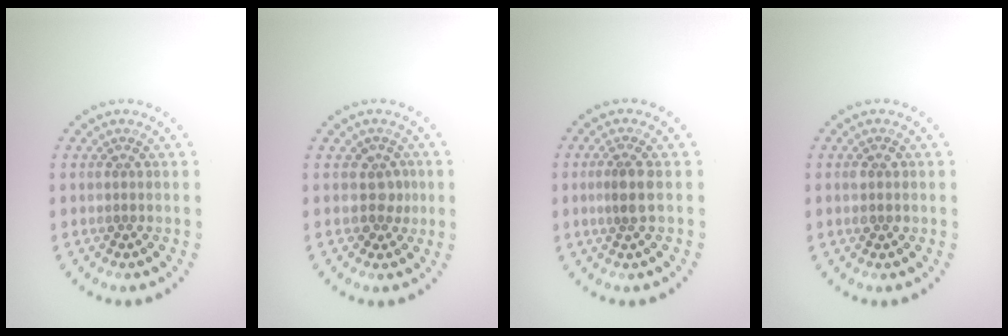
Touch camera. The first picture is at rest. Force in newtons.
{"total": 1.7, "press": 1.3, "slide": 1.1}
{"total": 2.1, "press": 1.7, "slide": 1.2}
{"total": 1.4, "press": 1.4, "slide": 0.1}